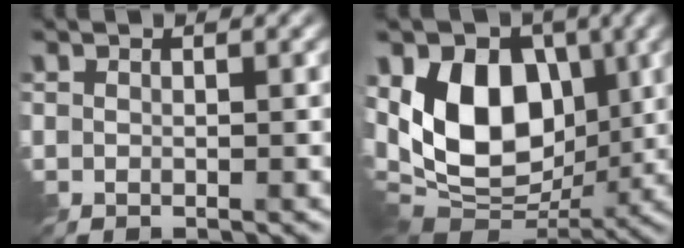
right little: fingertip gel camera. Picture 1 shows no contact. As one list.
[{"total": 11.1, "force": [1.6, 7.6, 7.9], "torque": [-0.137, -0.005, 0.015]}]